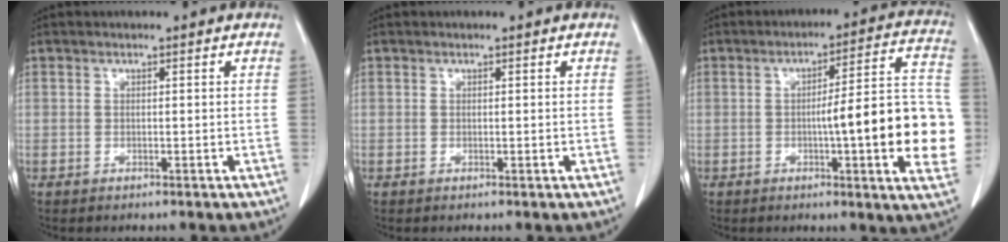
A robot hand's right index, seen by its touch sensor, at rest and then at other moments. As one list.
[{"total": 0.0}, {"total": 16.7, "force": [-2.4, 1.9, 16.4], "torque": [-0.164, 0.025, -0.028]}]